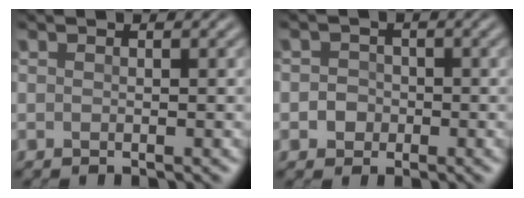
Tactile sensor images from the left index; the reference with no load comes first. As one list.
[{"total": 1.9, "force": [-0.1, 1.8, 0.4], "torque": [0.016, 0.008, -0.015]}]